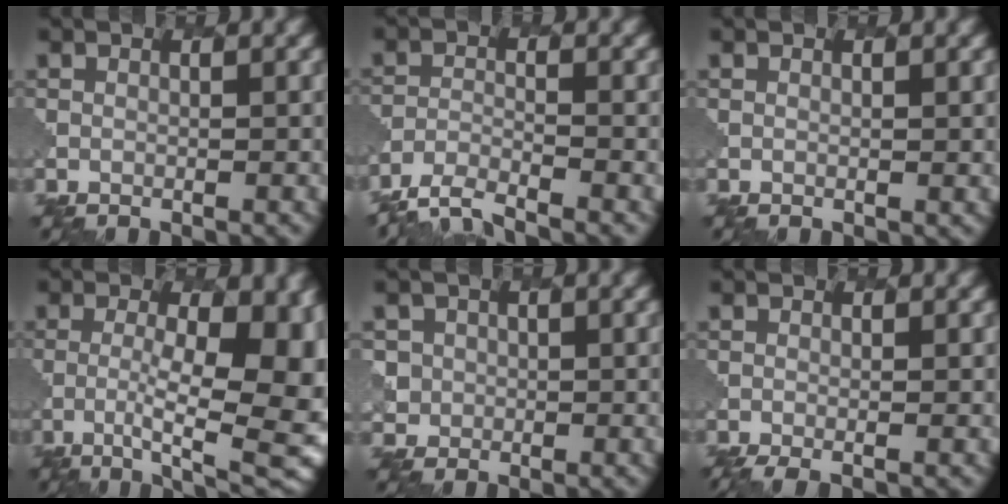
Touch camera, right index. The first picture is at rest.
{"total": 3.8, "force": [-3.6, 0.5, 1.1], "torque": [-0.026, -0.009, -0.076]}
{"total": 0.5, "force": [0.3, 0.2, 0.3], "torque": [-0.004, -0.003, 0.006]}
{"total": 11.8, "force": [-2.5, 3.4, 11.0], "torque": [-0.152, 0.001, -0.029]}
{"total": 2.9, "force": [0.5, 2.8, -0.1], "torque": [0.008, 0.007, 0.013]}
{"total": 2.3, "force": [-1.2, 0.7, 1.8], "torque": [-0.020, -0.003, -0.016]}